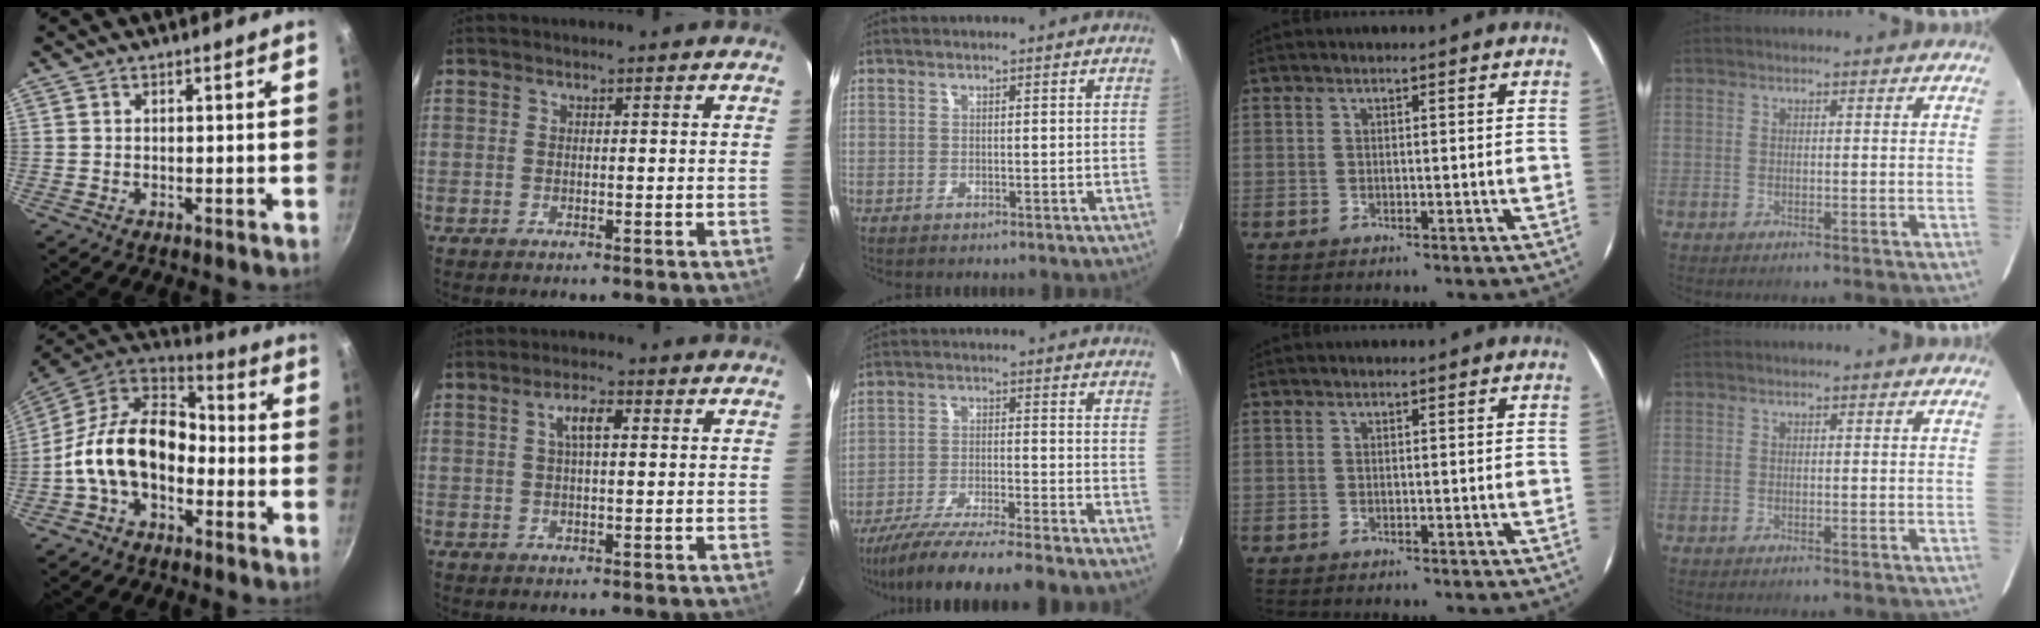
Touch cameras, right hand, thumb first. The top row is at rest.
{"thumb": {"total": 17.1, "force": [-3.6, 11.4, 12.3], "torque": [-0.188, 0.050, -0.083]}, "index": {"total": 4.1, "force": [1.1, 1.1, 3.7], "torque": [-0.070, 0.010, 0.022]}, "middle": {"total": 14.6, "force": [-12.7, -1.9, 7.0], "torque": [-0.141, -0.036, -0.211]}}